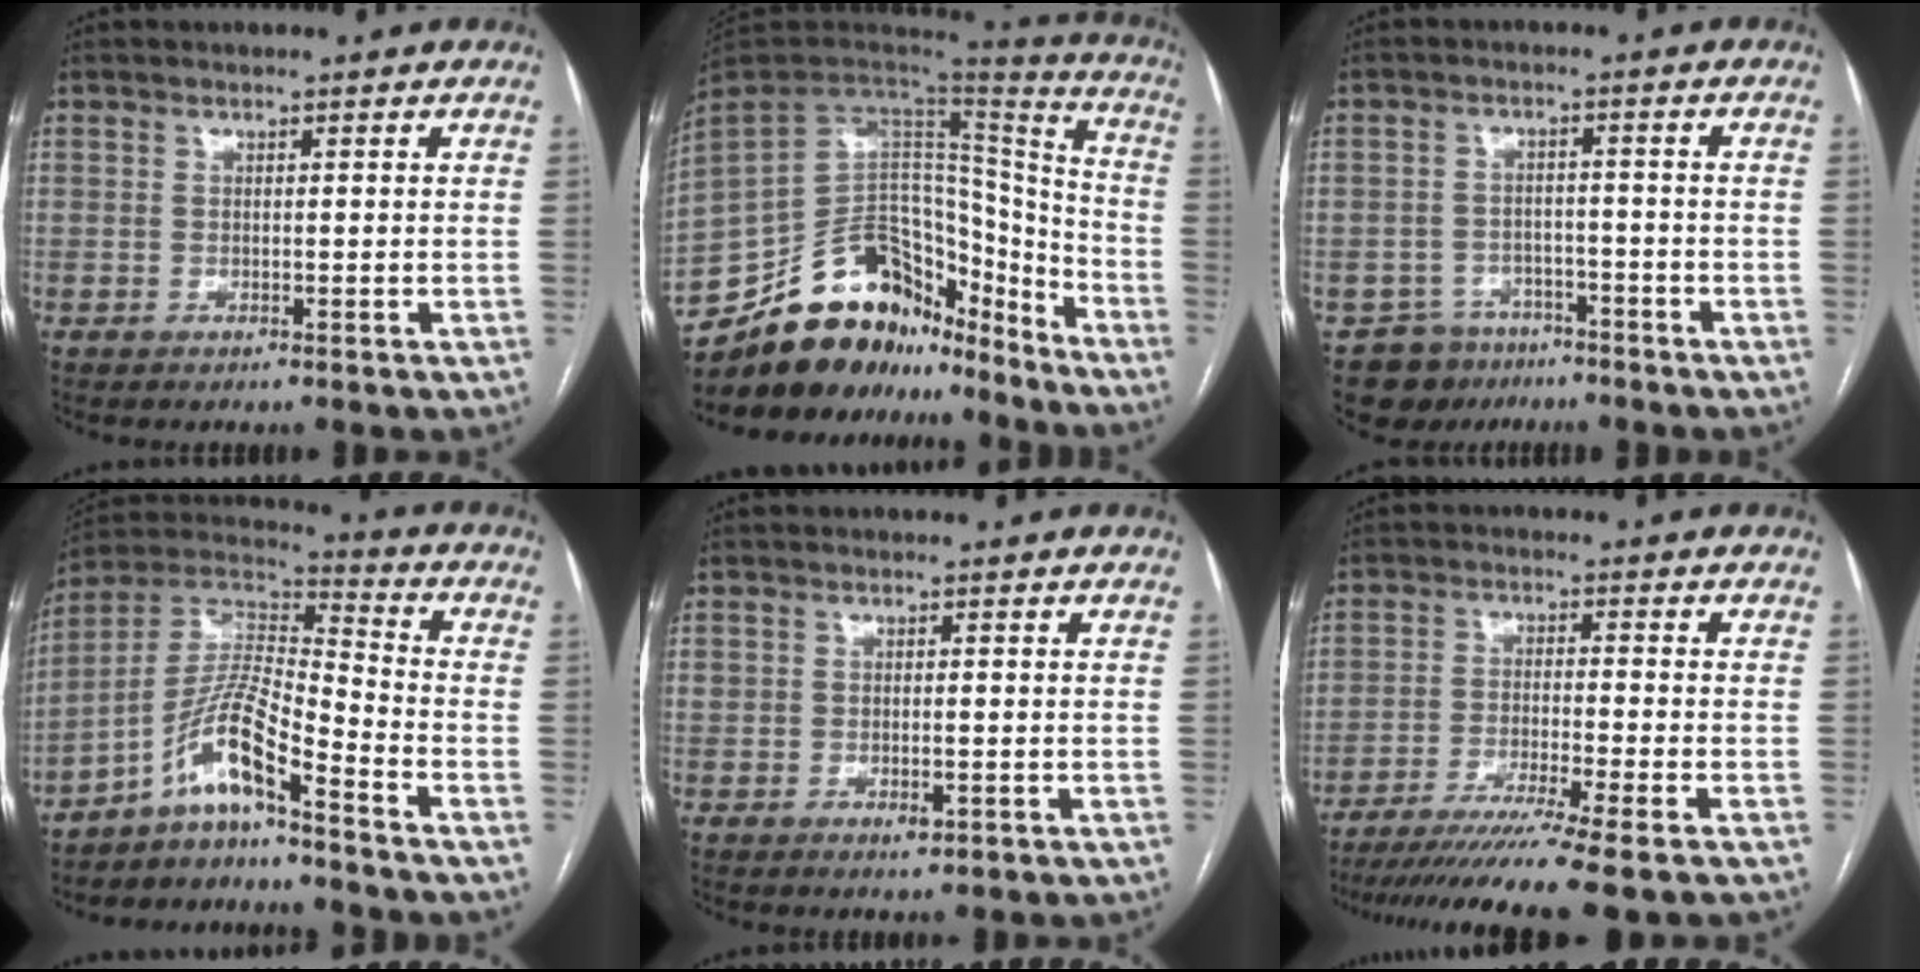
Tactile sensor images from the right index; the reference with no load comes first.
{"total": 25.3, "force": [-20.2, 11.6, 10.0], "torque": [-0.196, 0.034, -0.315]}
{"total": 7.2, "force": [-5.2, 5.0, 0.1], "torque": [0.003, 0.018, -0.077]}
{"total": 9.9, "force": [-6.6, 0.9, 7.3], "torque": [-0.152, 0.019, -0.129]}
{"total": 2.1, "force": [-0.5, 1.1, 1.8], "torque": [-0.030, 0.002, -0.002]}
{"total": 14.2, "force": [-11.6, -1.8, 8.1], "torque": [-0.118, -0.043, -0.181]}